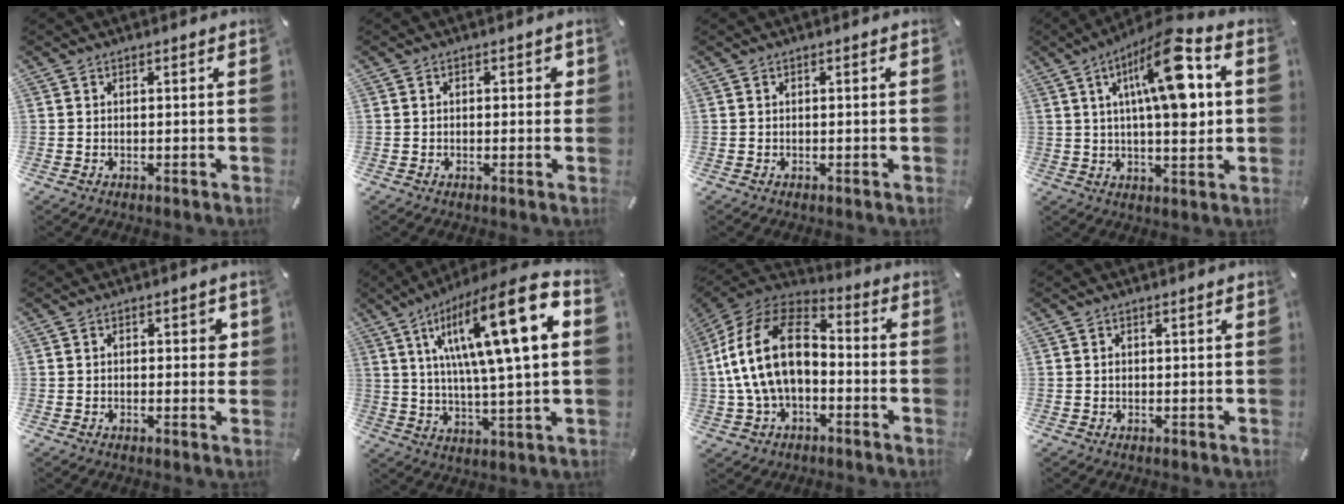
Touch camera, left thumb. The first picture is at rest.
{"total": 1.9, "force": [0.0, 1.2, 1.5], "torque": [-0.021, 0.004, -0.004]}
{"total": 0.0}
{"total": 17.6, "force": [4.6, 6.0, 15.9], "torque": [-0.253, -0.019, 0.068]}
{"total": 3.1, "force": [0.2, 1.7, 2.5], "torque": [-0.034, 0.004, -0.003]}
{"total": 22.2, "force": [7.8, 4.1, 20.4], "torque": [-0.356, -0.041, 0.104]}
{"total": 19.4, "force": [-1.1, 12.6, 14.7], "torque": [-0.316, 0.031, -0.024]}
{"total": 0.7, "force": [0.1, 0.5, 0.6], "torque": [-0.013, 0.001, 0.001]}